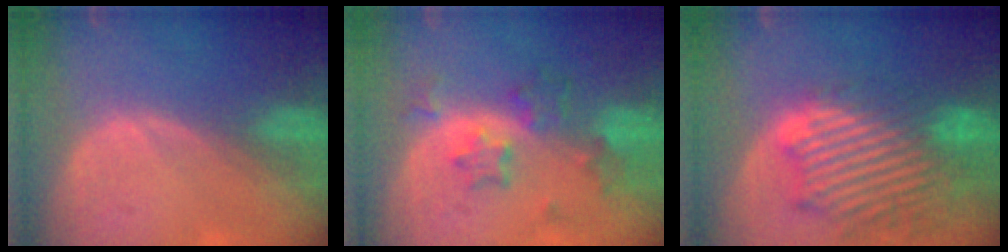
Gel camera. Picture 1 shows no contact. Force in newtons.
{"total": 7.3, "press": 6.5, "slide": 3.3}
{"total": 13.6, "press": 11.7, "slide": 6.8}